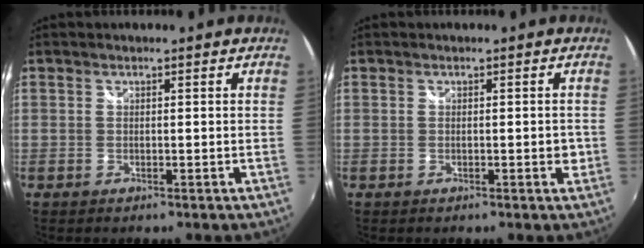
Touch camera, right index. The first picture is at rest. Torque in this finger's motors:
{"motor_torque": [1.34, 0.80, 0.00, 0.00]}